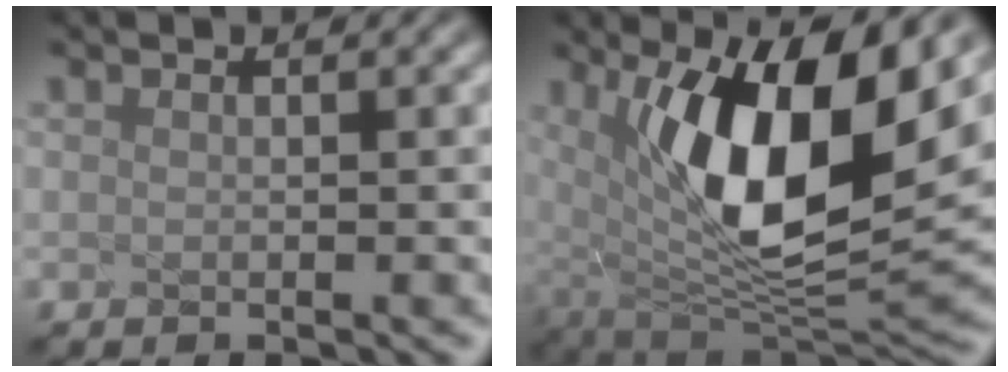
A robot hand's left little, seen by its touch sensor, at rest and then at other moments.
{"total": 10.5, "force": [2.3, 4.2, 9.3], "torque": [-0.184, -0.023, 0.084]}